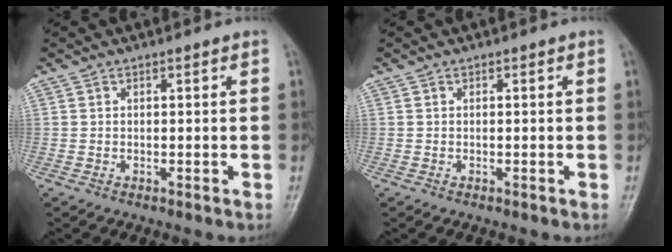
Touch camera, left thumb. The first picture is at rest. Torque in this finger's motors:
{"motor_torque": [0.00, 0.00, 0.01, -0.02, 0.00]}